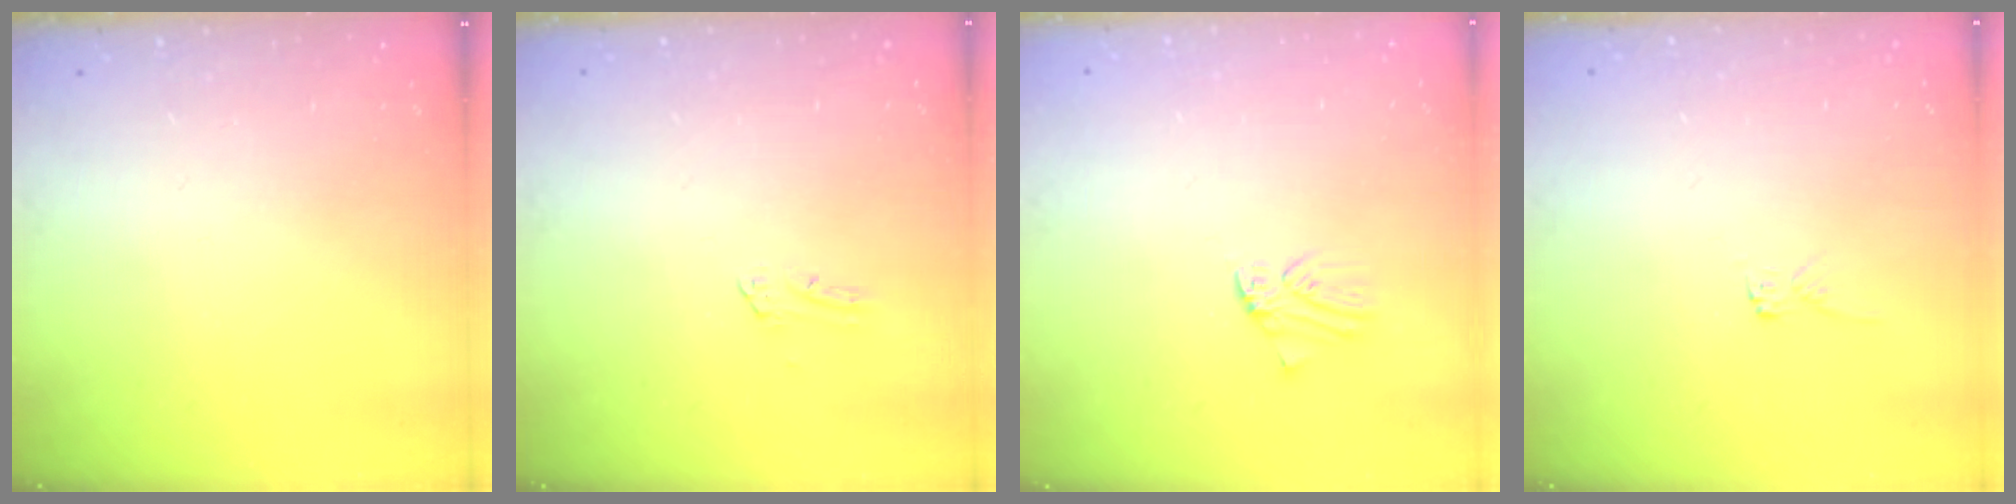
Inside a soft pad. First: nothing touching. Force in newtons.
{"total": 1.6, "press": 1.6, "slide": 0.2}
{"total": 0.0}
{"total": 2.8, "press": 2.8, "slide": 0.1}